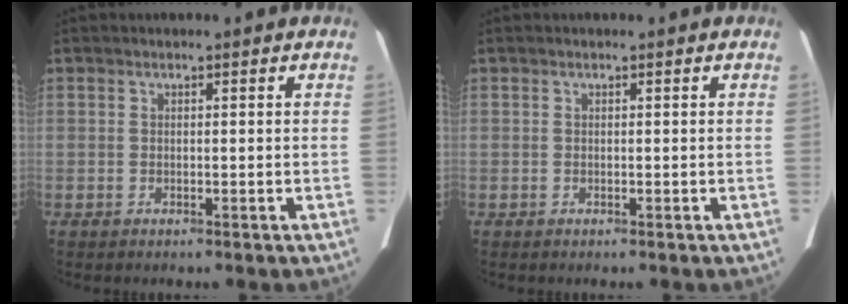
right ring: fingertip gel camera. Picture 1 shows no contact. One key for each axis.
{"total": 0.0}